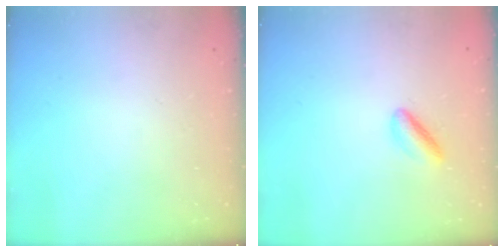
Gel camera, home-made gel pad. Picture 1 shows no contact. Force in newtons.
{"total": 4.1, "press": 4.1, "slide": 0.3}